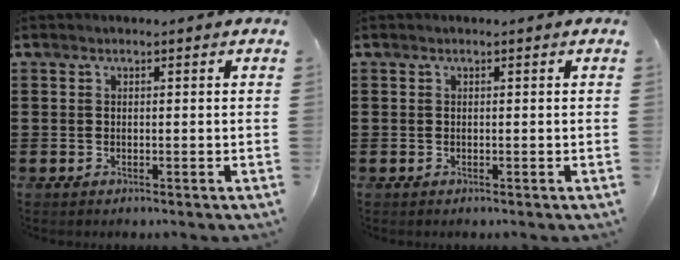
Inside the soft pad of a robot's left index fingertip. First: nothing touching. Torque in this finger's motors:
{"motor_torque": [-0.04, 0.01, -0.01, 0.00]}